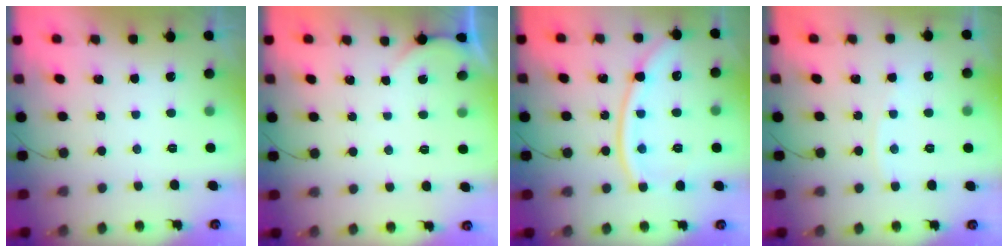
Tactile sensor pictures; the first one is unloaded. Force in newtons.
{"total": 0.0}
{"total": 13.1, "press": 13.1, "slide": 1.1}
{"total": 2.6, "press": 2.6, "slide": 0.3}